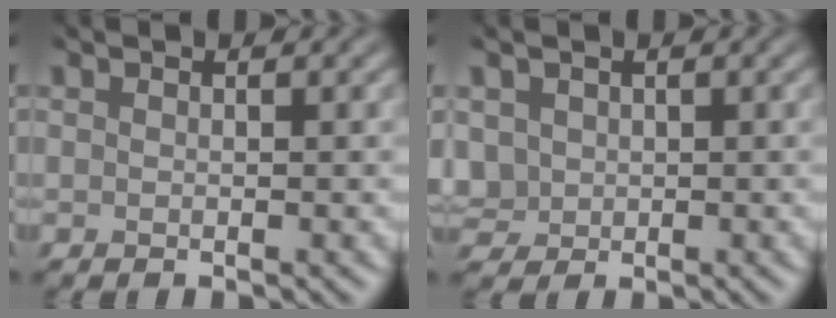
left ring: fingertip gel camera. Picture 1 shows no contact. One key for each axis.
{"total": 2.8, "fx": 0.3, "fy": 2.4, "fz": 1.5, "tx": -0.071, "ty": -0.004, "tz": 0.023}